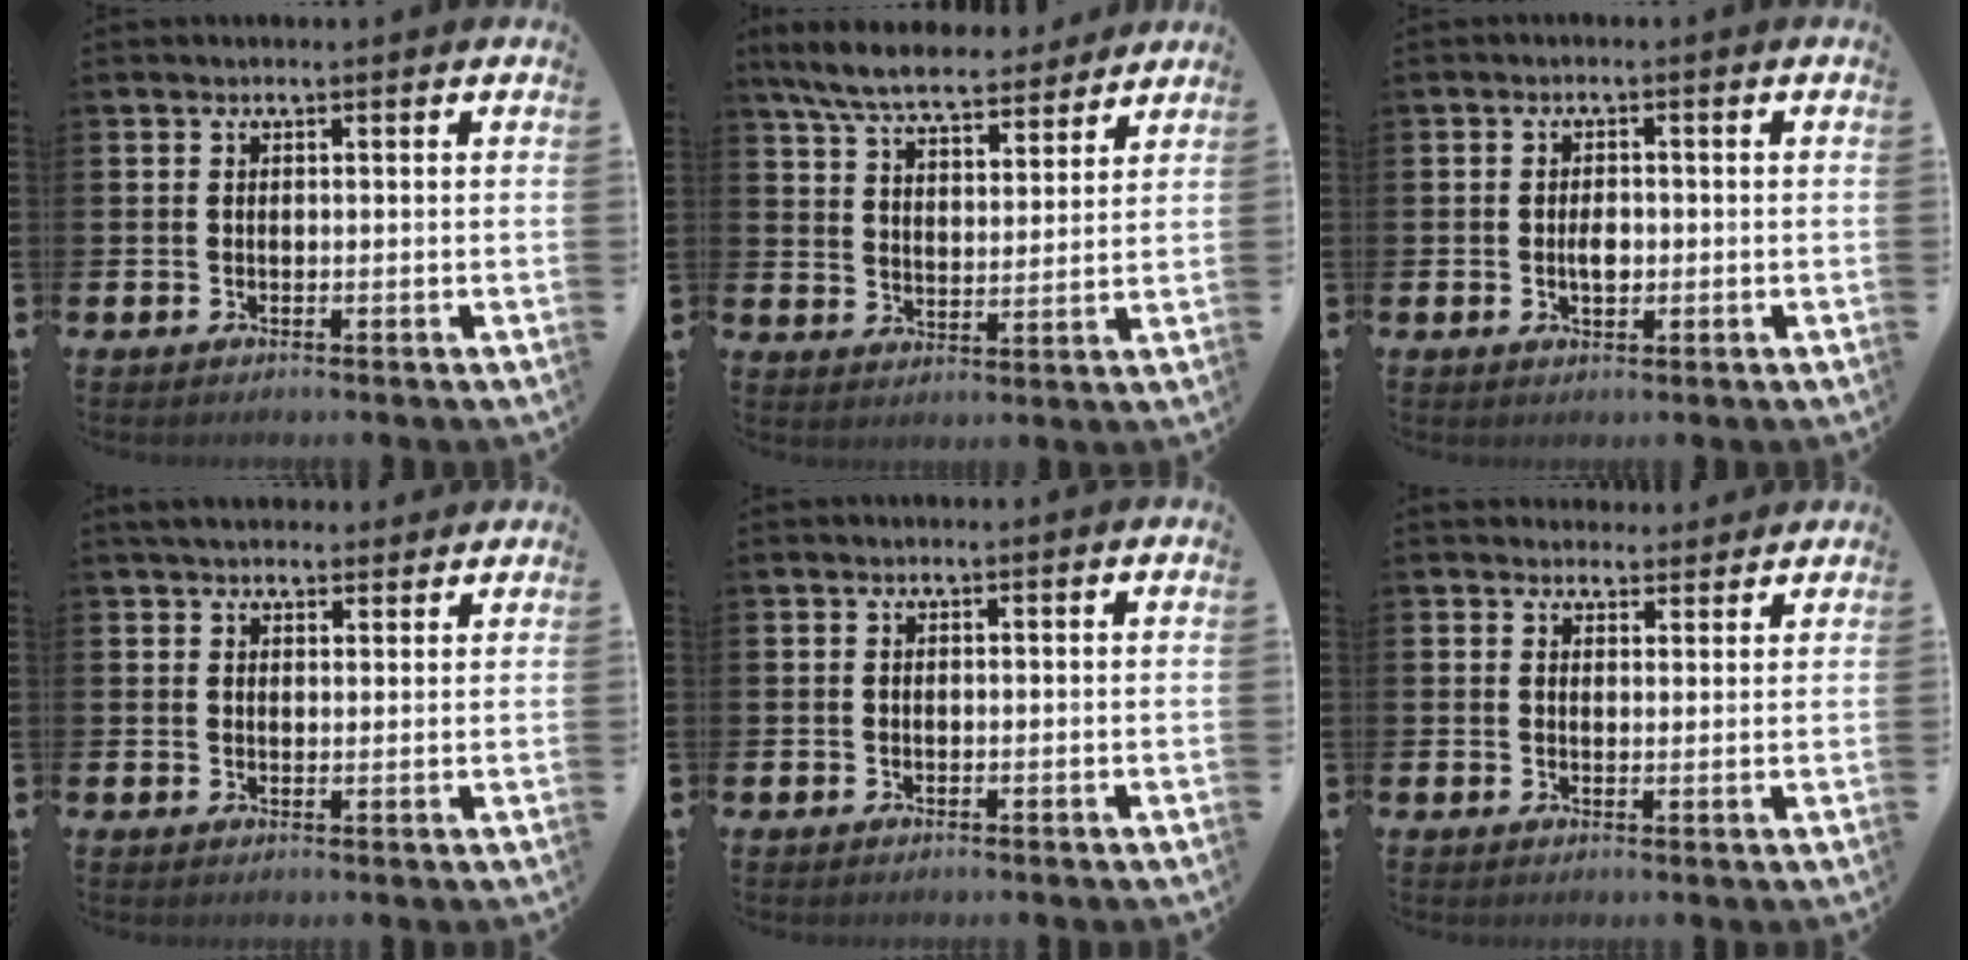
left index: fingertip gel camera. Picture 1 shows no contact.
{"total": 7.8, "force": [7.2, 1.6, 2.6], "torque": [-0.082, -0.033, 0.130]}
{"total": 2.3, "force": [-0.2, 1.3, 1.9], "torque": [-0.026, -0.002, -0.006]}
{"total": 3.7, "force": [3.5, 1.2, 0.6], "torque": [-0.011, -0.012, 0.063]}
{"total": 0.0}
{"total": 3.2, "force": [3.0, 1.1, -0.2], "torque": [0.007, -0.014, 0.053]}